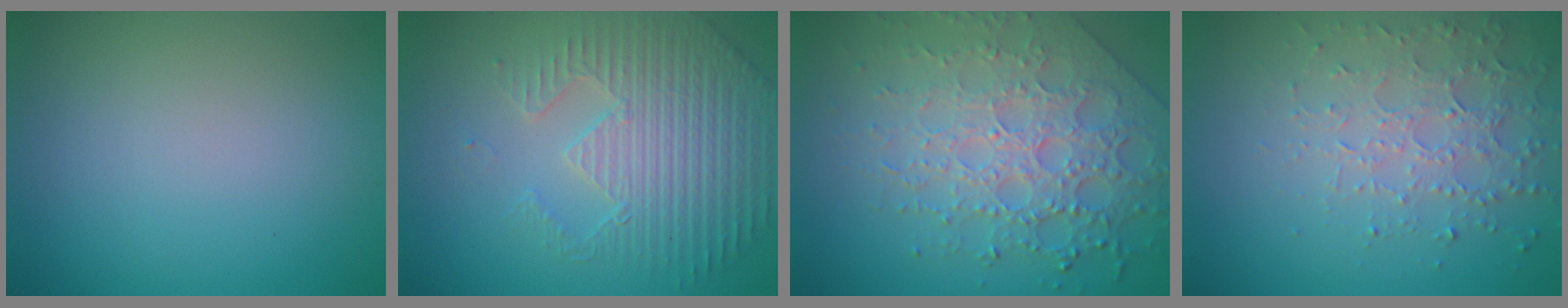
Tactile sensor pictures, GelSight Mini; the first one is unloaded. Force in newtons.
{"total": 5.0, "press": 4.6, "slide": 1.9}
{"total": 7.9, "press": 5.5, "slide": 5.6}
{"total": 3.9, "press": 3.0, "slide": 2.5}